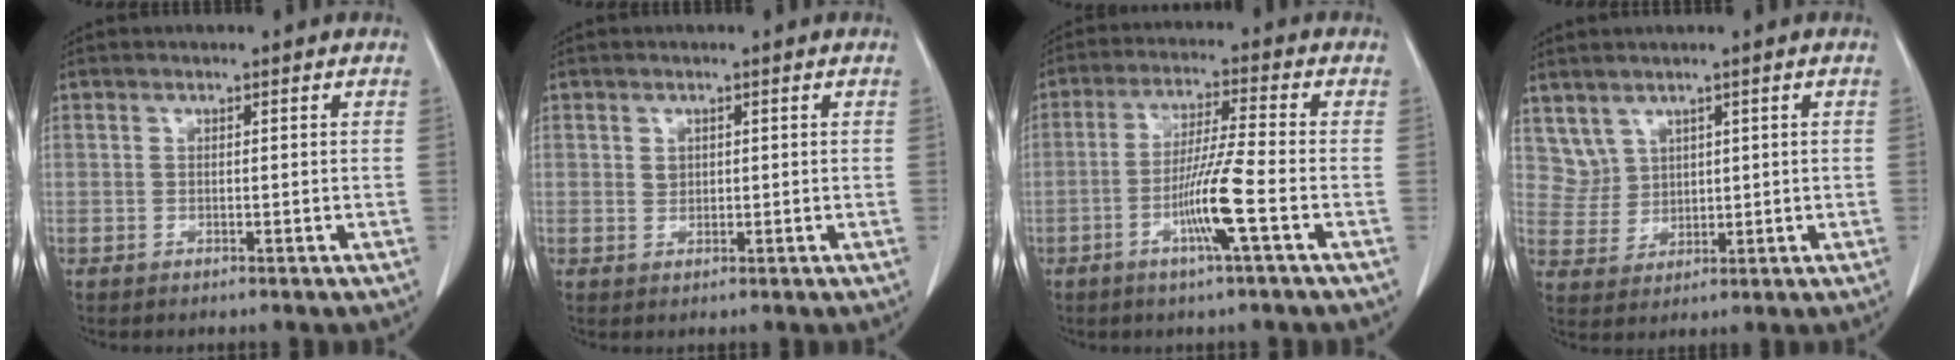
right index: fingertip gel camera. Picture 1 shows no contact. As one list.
[{"total": 1.1, "force": [0.4, 1.0, 0.4], "torque": [-0.006, -0.001, 0.006]}, {"total": 8.1, "force": [-2.9, -0.8, 7.6], "torque": [-0.145, -0.006, -0.056]}, {"total": 4.3, "force": [3.0, 3.1, 0.0], "torque": [0.001, 0.010, 0.071]}]